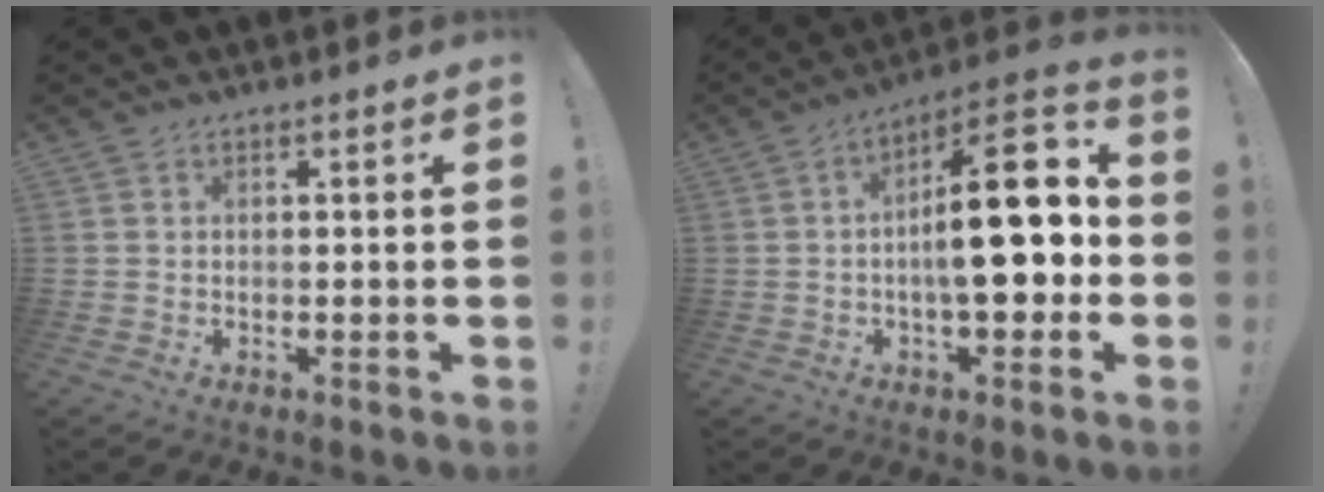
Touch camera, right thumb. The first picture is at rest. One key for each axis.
{"total": 20.4, "fx": -0.2, "fy": 8.1, "fz": 18.7, "tx": -0.252, "ty": 0.005, "tz": -0.009}